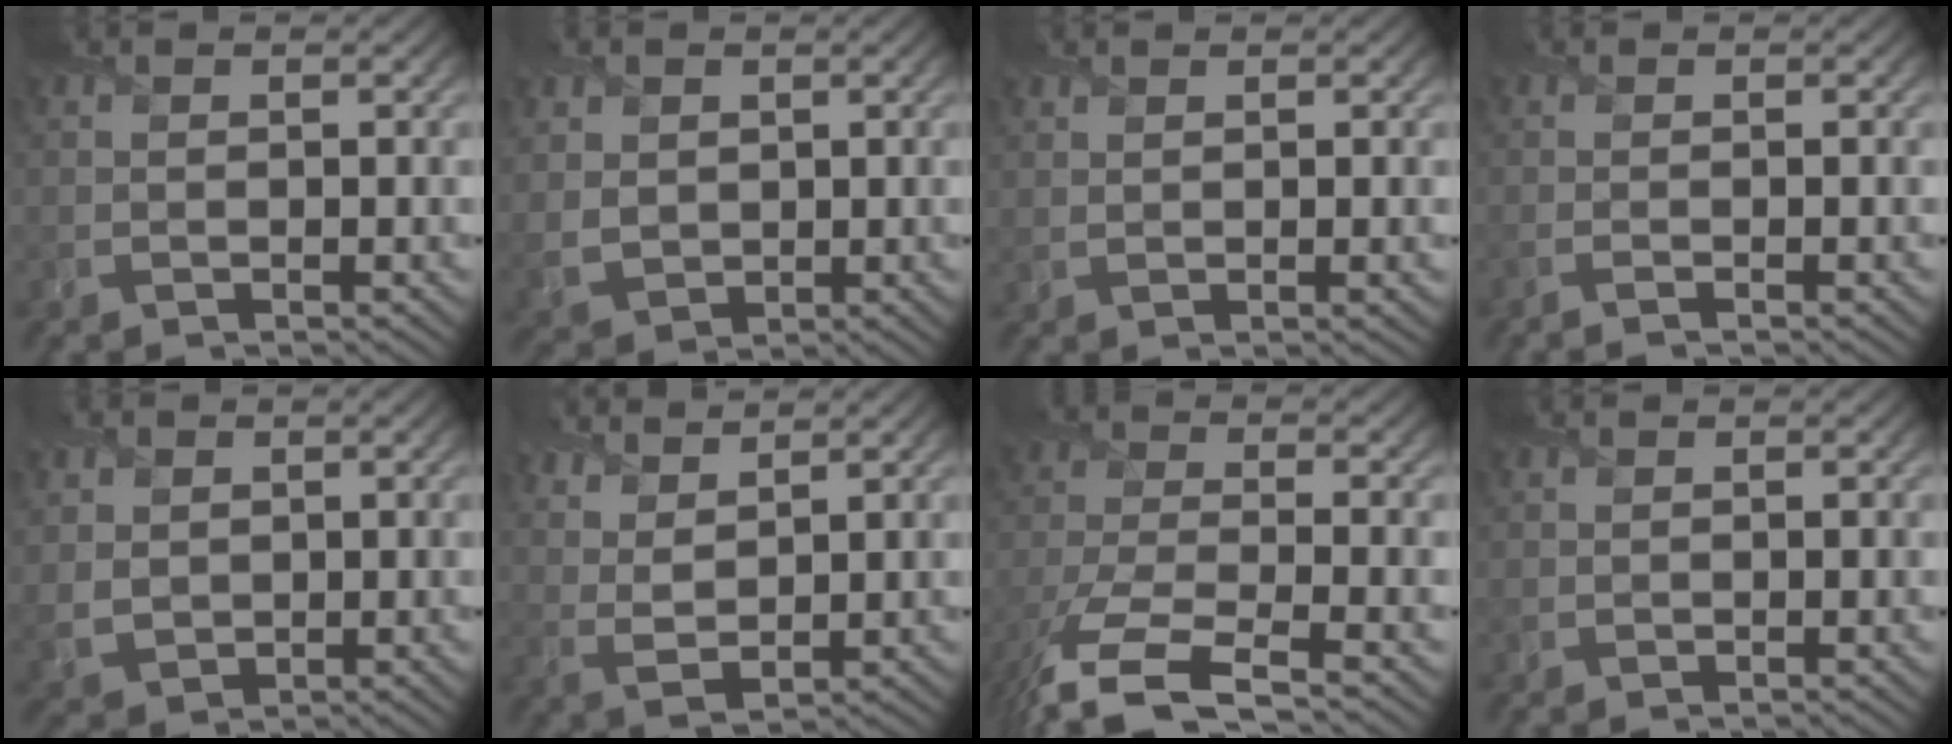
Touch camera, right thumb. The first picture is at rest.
{"total": 4.2, "force": [1.4, 3.5, 1.7], "torque": [-0.060, -0.004, 0.032]}
{"total": 1.1, "force": [0.6, 0.2, 0.9], "torque": [-0.019, 0.006, 0.012]}
{"total": 1.4, "force": [-0.6, 0.4, 1.2], "torque": [-0.010, -0.001, -0.023]}
{"total": 3.8, "force": [1.2, 3.2, 1.6], "torque": [-0.055, -0.004, 0.027]}
{"total": 5.8, "force": [5.0, 1.4, 2.5], "torque": [-0.058, -0.003, 0.095]}
{"total": 8.4, "force": [-5.5, 2.8, 5.7], "torque": [-0.133, -0.023, -0.111]}
{"total": 0.0}